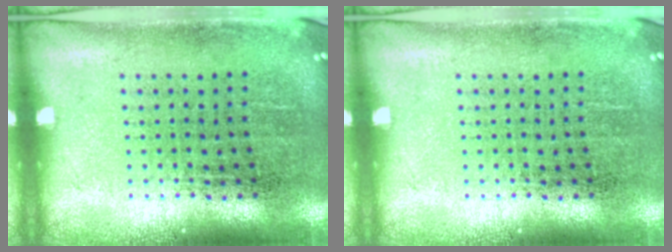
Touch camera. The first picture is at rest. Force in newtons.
{"total": 0.0}